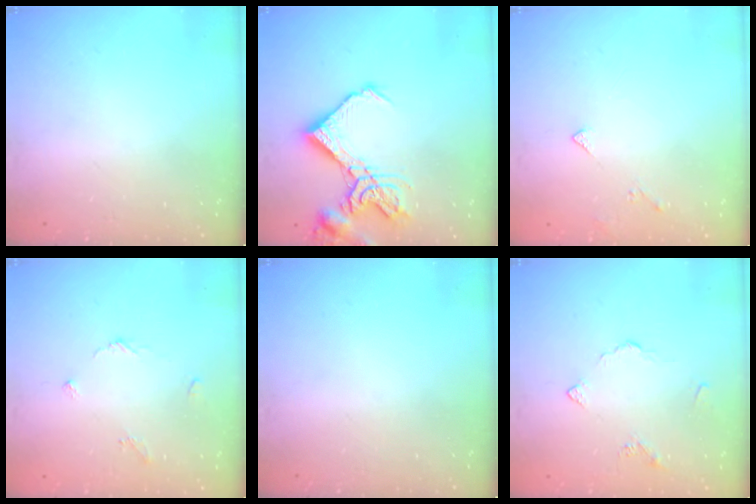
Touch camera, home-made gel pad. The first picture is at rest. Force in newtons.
{"total": 15.7, "press": 15.6, "slide": 1.8}
{"total": 2.8, "press": 2.8, "slide": 0.5}
{"total": 2.9, "press": 2.9, "slide": 0.4}
{"total": 0.0}
{"total": 3.5, "press": 3.4, "slide": 0.7}